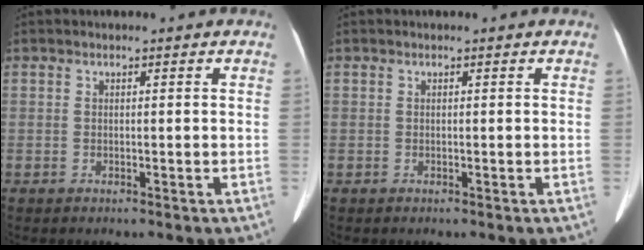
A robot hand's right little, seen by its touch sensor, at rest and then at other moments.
{"total": 0.0}